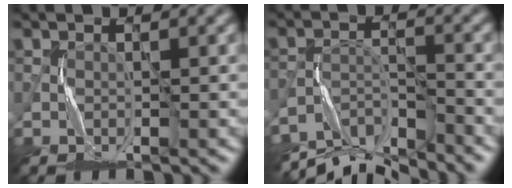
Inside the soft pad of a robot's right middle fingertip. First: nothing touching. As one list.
[{"total": 7.6, "force": [-6.9, 1.9, 2.5], "torque": [-0.044, -0.008, -0.128]}]